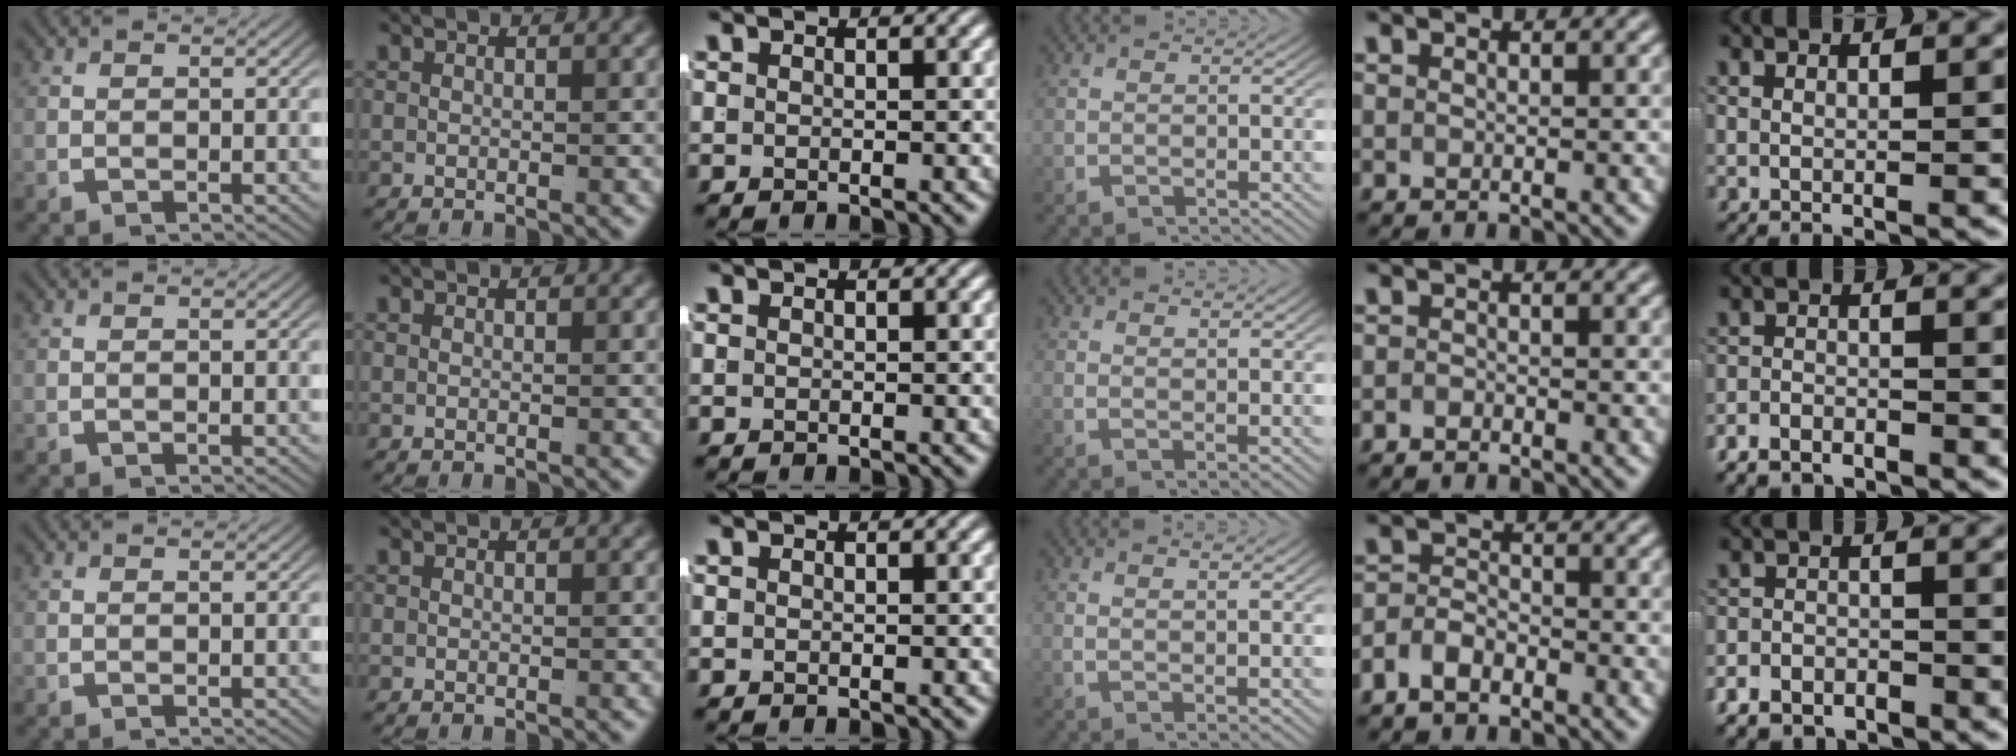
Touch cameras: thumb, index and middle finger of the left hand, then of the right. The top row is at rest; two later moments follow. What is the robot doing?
{"motion": "lift_and_place", "object": "shirt"}